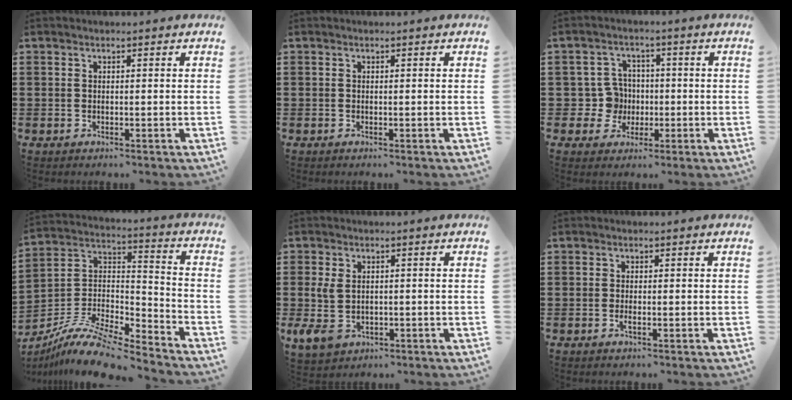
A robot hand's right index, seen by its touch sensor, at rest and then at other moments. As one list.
[{"total": 0.0}, {"total": 5.8, "force": [-0.4, 5.5, 1.9], "torque": [-0.064, 0.014, -0.008]}, {"total": 11.4, "force": [-9.5, 2.6, 5.8], "torque": [-0.115, 0.025, -0.187]}, {"total": 5.3, "force": [-0.5, 3.4, 4.0], "torque": [-0.120, -0.010, -0.020]}, {"total": 0.9, "force": [-0.4, 0.2, 0.8], "torque": [-0.023, -0.007, -0.008]}]